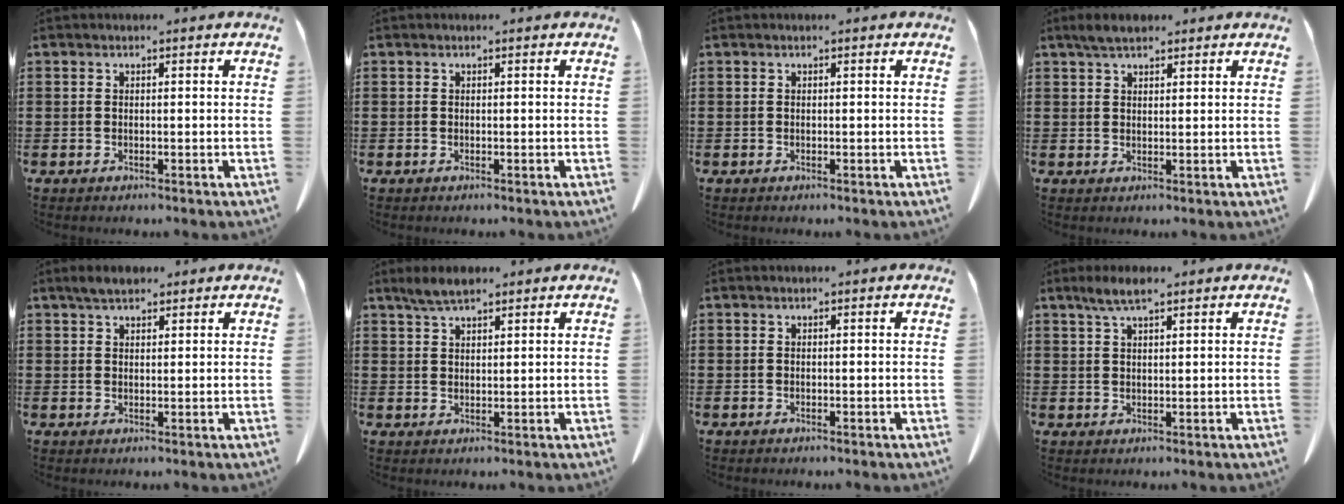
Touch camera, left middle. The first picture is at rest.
{"total": 0.0}
{"total": 0.0}
{"total": 2.9, "force": [2.2, 0.9, 1.7], "torque": [-0.037, 0.005, 0.041]}
{"total": 2.6, "force": [2.1, 0.8, 1.2], "torque": [-0.020, 0.002, 0.038]}
{"total": 3.5, "force": [2.6, 0.9, 2.0], "torque": [-0.046, 0.001, 0.049]}
{"total": 0.0}
{"total": 3.9, "force": [2.5, 0.8, 2.9], "torque": [-0.061, 0.002, 0.044]}